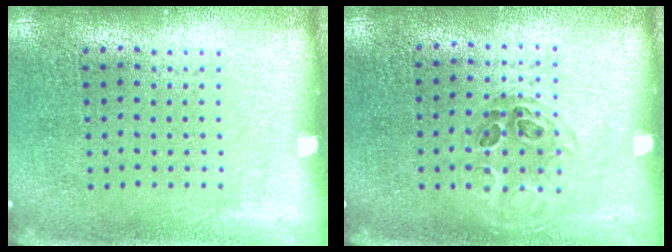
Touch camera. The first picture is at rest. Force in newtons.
{"total": 1.0, "press": 0.7, "slide": 0.6}